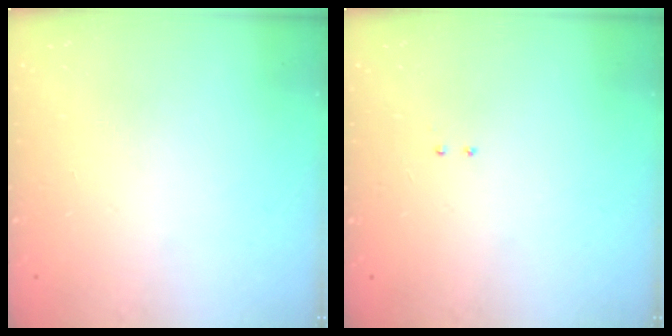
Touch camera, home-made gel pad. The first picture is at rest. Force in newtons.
{"total": 2.0, "press": 2.0, "slide": 0.4}